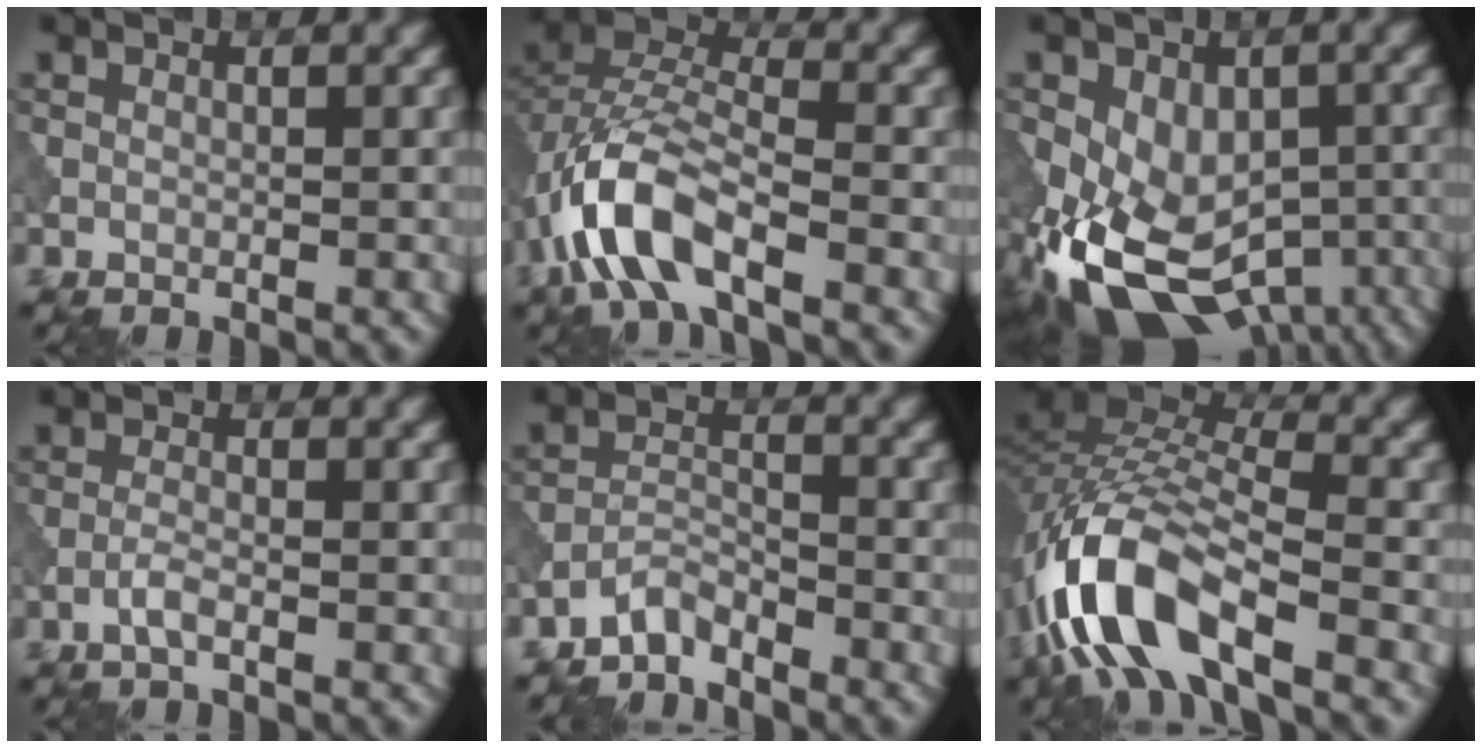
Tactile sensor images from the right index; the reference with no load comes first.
{"total": 8.5, "force": [-4.2, 3.7, 6.4], "torque": [-0.133, 0.009, -0.089]}
{"total": 13.3, "force": [-5.3, 8.5, 8.8], "torque": [-0.158, -0.033, -0.071]}
{"total": 1.5, "force": [-0.9, 0.3, 1.2], "torque": [-0.028, 0.004, -0.022]}
{"total": 2.7, "force": [-2.5, 0.6, 0.6], "torque": [-0.013, 0.009, -0.057]}
{"total": 12.0, "force": [-6.0, 4.6, 9.3], "torque": [-0.185, 0.010, -0.122]}